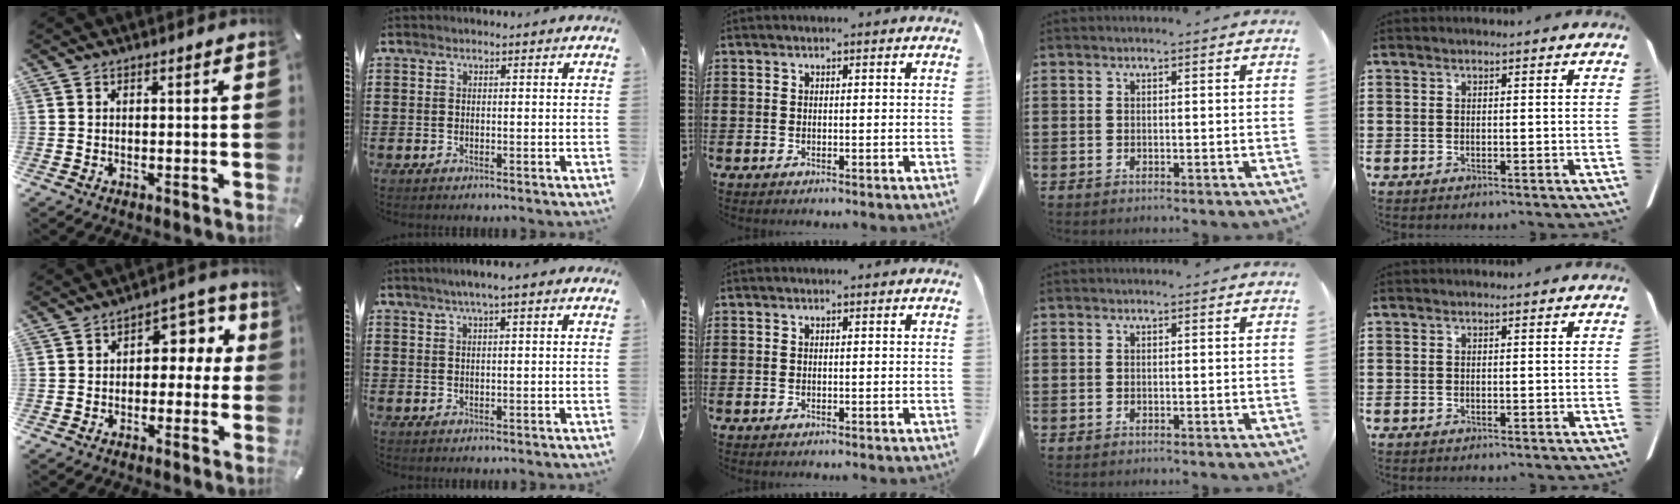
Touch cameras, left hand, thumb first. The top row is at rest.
{"thumb": {"total": 7.1, "force": [0.8, 5.0, 5.0], "torque": [-0.058, -0.002, 0.005]}, "index": {"total": 2.2, "force": [1.2, -0.1, 1.8], "torque": [-0.036, 0.000, 0.020]}}